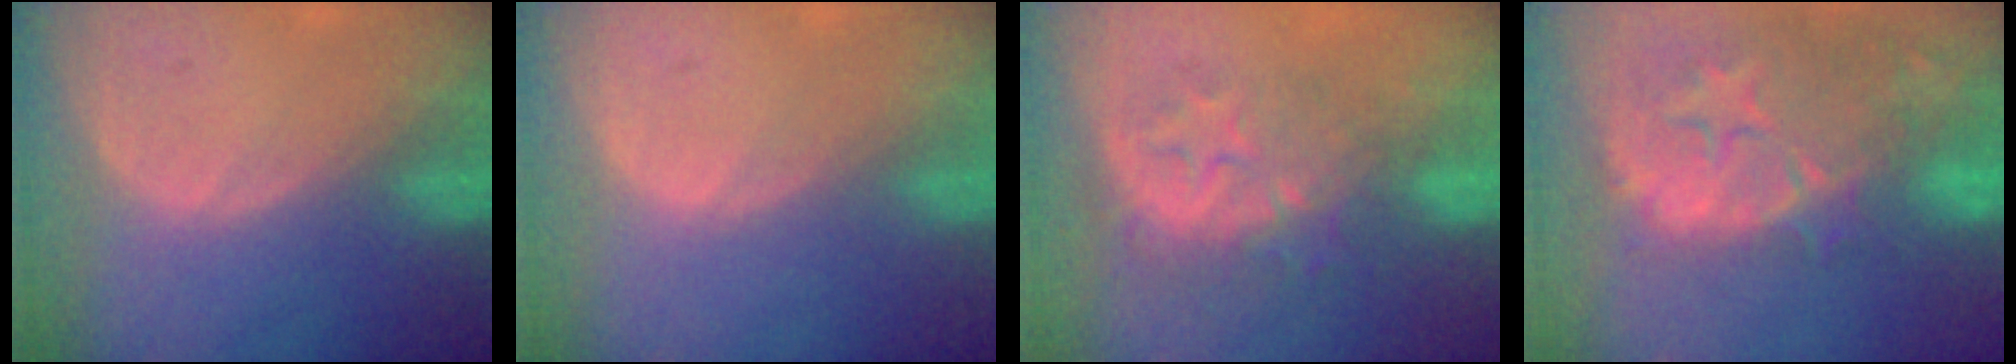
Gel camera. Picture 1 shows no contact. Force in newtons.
{"total": 0.0}
{"total": 9.2, "press": 7.9, "slide": 4.7}
{"total": 14.8, "press": 11.8, "slide": 8.9}